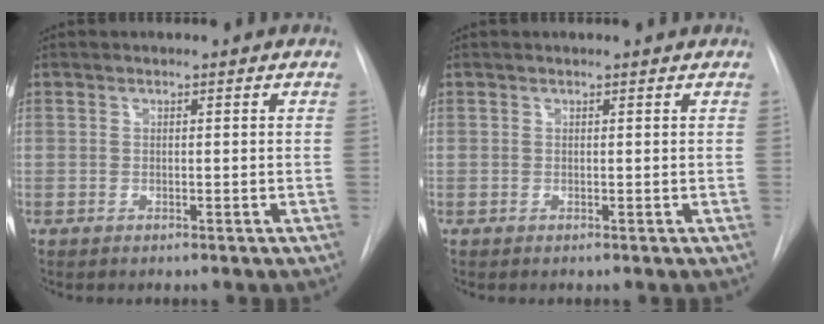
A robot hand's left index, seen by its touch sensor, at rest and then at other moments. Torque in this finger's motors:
{"motor_torque": [0.05, -0.01, -0.03, -0.01]}